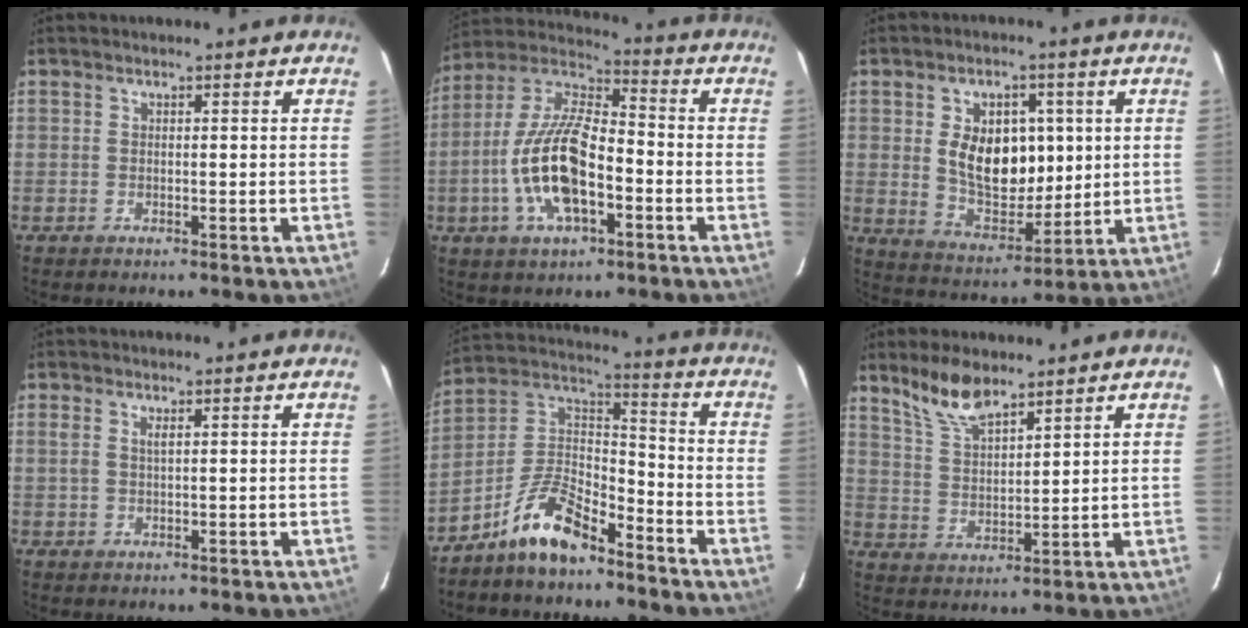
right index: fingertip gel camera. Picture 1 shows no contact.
{"total": 16.6, "force": [-4.9, 6.8, 14.3], "torque": [-0.298, -0.001, -0.095]}
{"total": 12.6, "force": [2.1, 7.9, 9.5], "torque": [-0.172, 0.002, 0.051]}
{"total": 1.6, "force": [0.6, 0.6, 1.4], "torque": [-0.028, 0.002, 0.011]}
{"total": 11.7, "force": [-8.4, 4.3, 6.9], "torque": [-0.154, 0.035, -0.160]}
{"total": 8.2, "force": [6.6, 2.5, 4.3], "torque": [-0.085, 0.007, 0.136]}